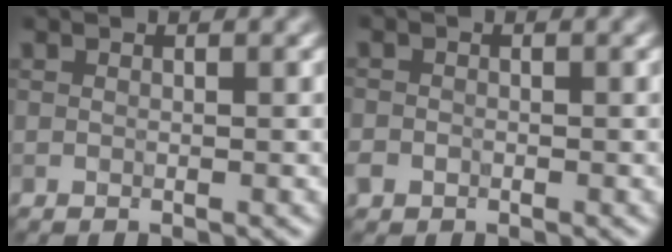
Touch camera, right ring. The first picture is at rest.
{"total": 2.1, "force": [-1.8, -0.5, -0.9], "torque": [-0.015, -0.009, 0.005]}